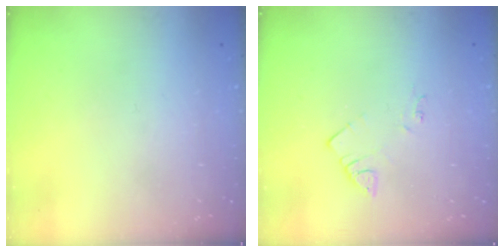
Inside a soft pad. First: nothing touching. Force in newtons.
{"total": 2.6, "press": 2.6, "slide": 0.3}